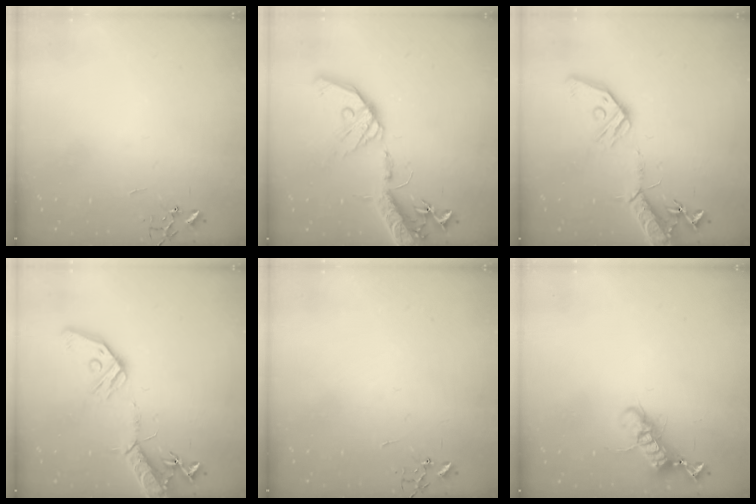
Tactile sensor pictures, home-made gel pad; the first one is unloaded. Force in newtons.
{"total": 20.1, "press": 19.7, "slide": 3.7}
{"total": 16.6, "press": 16.2, "slide": 3.2}
{"total": 16.6, "press": 16.2, "slide": 3.2}
{"total": 0.0}
{"total": 12.7, "press": 12.6, "slide": 1.1}